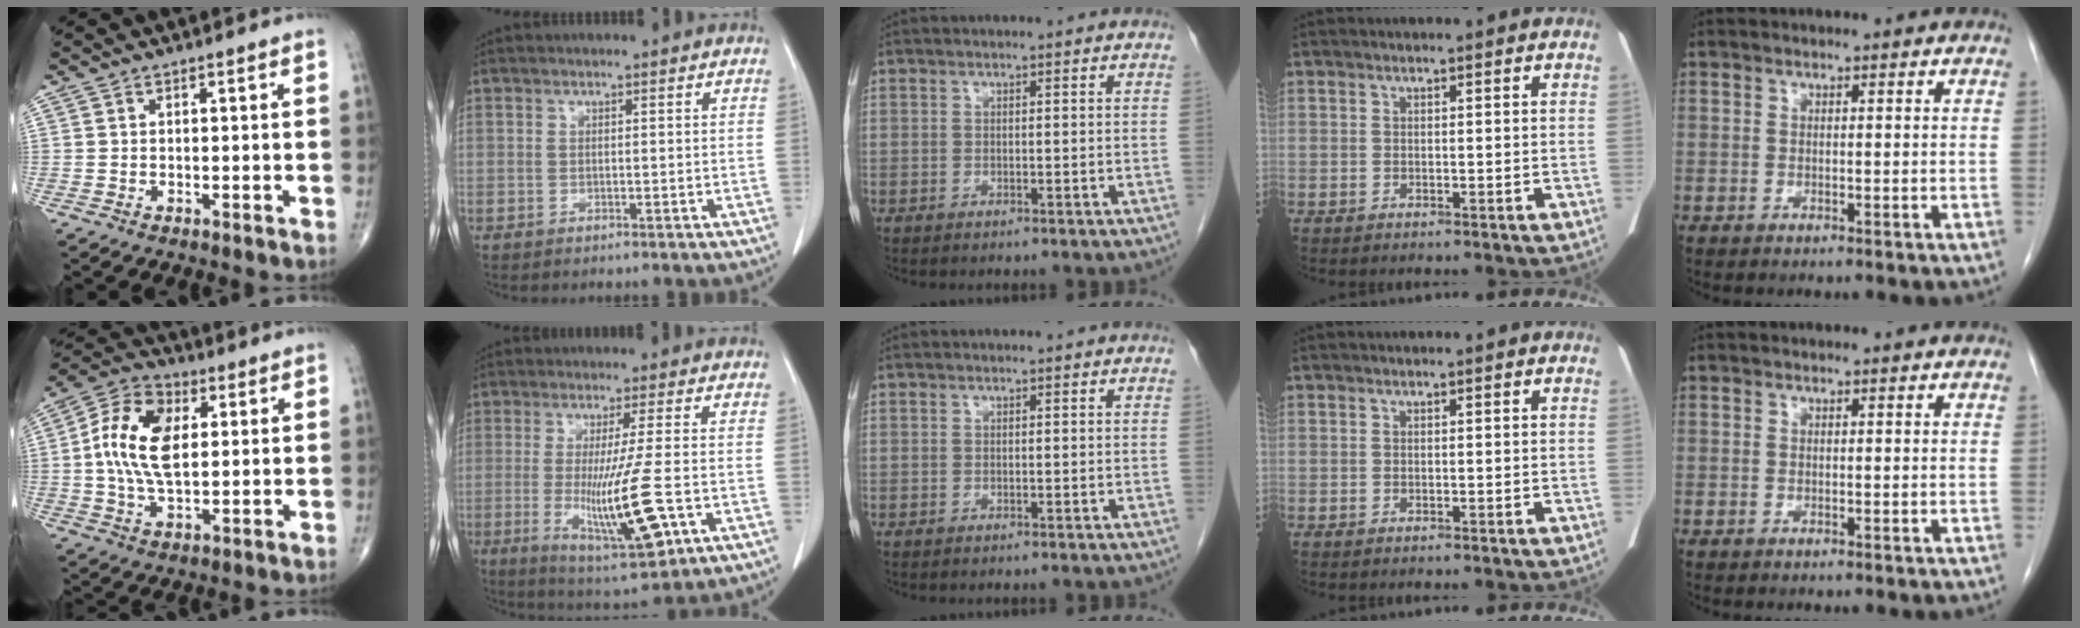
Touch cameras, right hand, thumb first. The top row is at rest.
{"thumb": {"total": 13.4, "force": [1.7, 7.6, 10.9], "torque": [-0.203, 0.012, 0.026]}, "index": {"total": 13.2, "force": [-2.9, 0.6, 12.8], "torque": [-0.226, -0.038, -0.043]}}